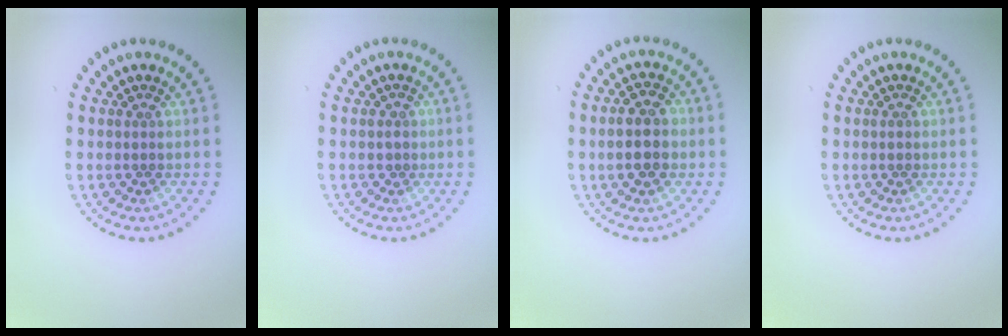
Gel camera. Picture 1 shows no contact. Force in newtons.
{"total": 0.7, "press": 0.4, "slide": 0.5}
{"total": 3.9, "press": 3.9, "slide": 0.4}
{"total": 0.6, "press": 0.6, "slide": 0.0}